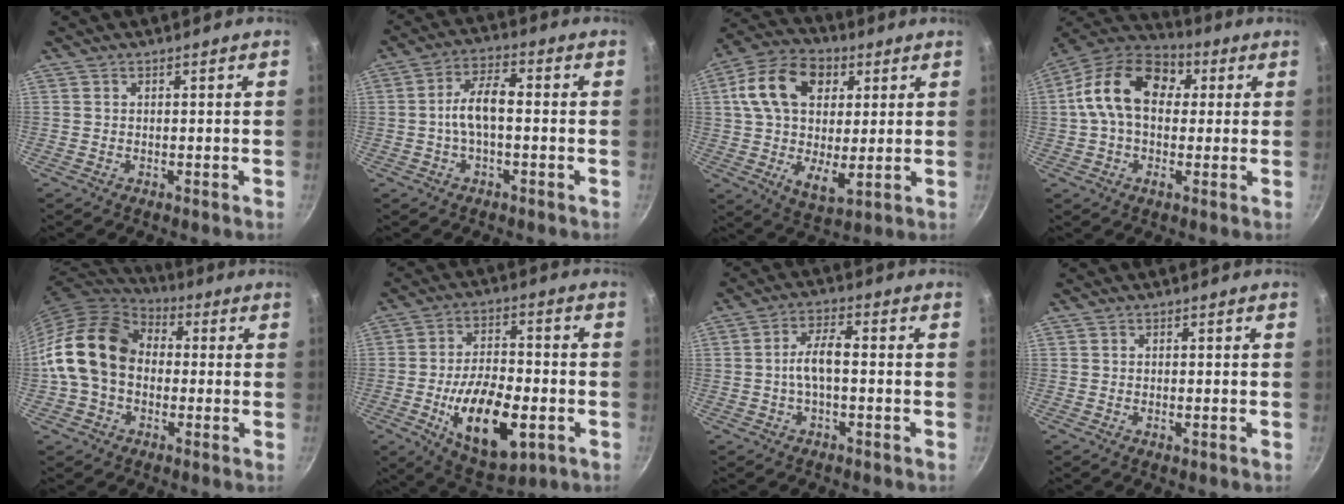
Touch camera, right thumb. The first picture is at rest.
{"total": 7.3, "force": [-0.6, 3.3, 6.4], "torque": [-0.115, 0.030, -0.018]}
{"total": 18.3, "force": [4.8, 11.9, 13.1], "torque": [-0.212, -0.006, 0.072]}
{"total": 16.9, "force": [3.1, 11.4, 12.1], "torque": [-0.187, 0.020, 0.031]}
{"total": 16.3, "force": [-0.2, 12.3, 10.7], "torque": [-0.174, 0.039, -0.017]}
{"total": 17.8, "force": [-5.1, 8.6, 14.8], "torque": [-0.230, 0.015, -0.074]}
{"total": 5.7, "force": [-0.8, 2.2, 5.2], "torque": [-0.102, 0.027, -0.020]}
{"total": 1.0, "force": [-0.3, 0.4, 0.9], "torque": [-0.018, 0.001, -0.006]}